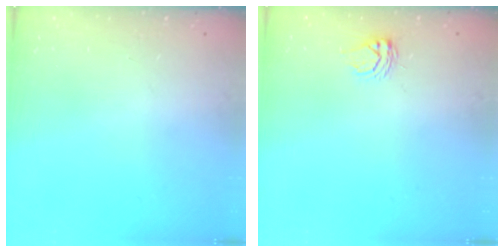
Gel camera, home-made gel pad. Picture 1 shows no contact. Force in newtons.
{"total": 5.0, "press": 5.0, "slide": 0.6}